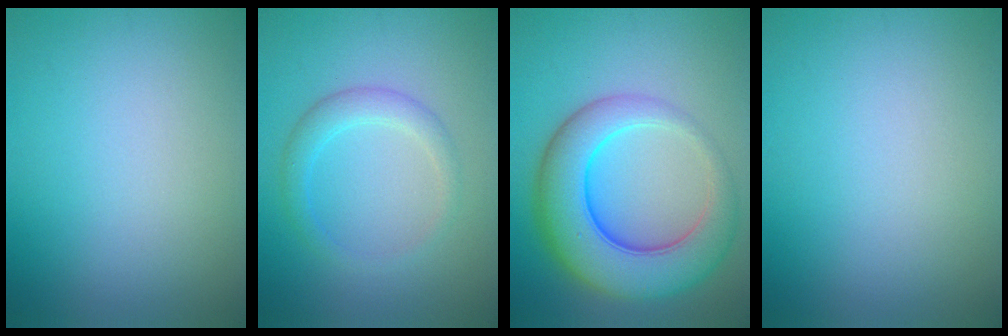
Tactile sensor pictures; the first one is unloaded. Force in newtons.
{"total": 2.5, "press": 2.5, "slide": 0.1}
{"total": 9.2, "press": 9.1, "slide": 0.2}
{"total": 0.0}